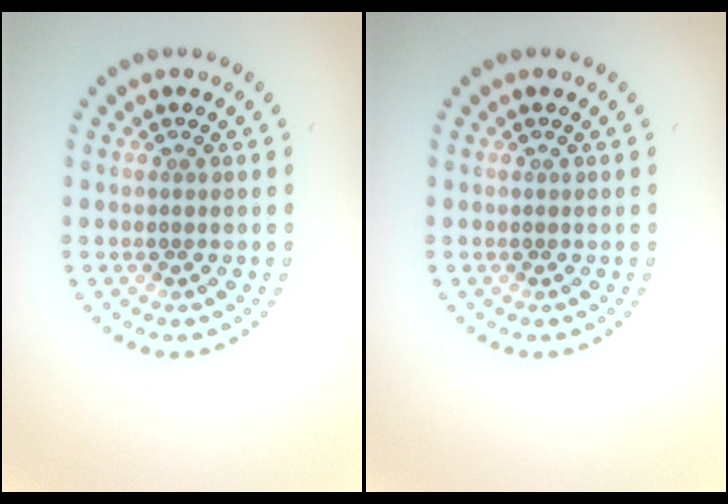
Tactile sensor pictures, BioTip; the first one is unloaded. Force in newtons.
{"total": 0.0}